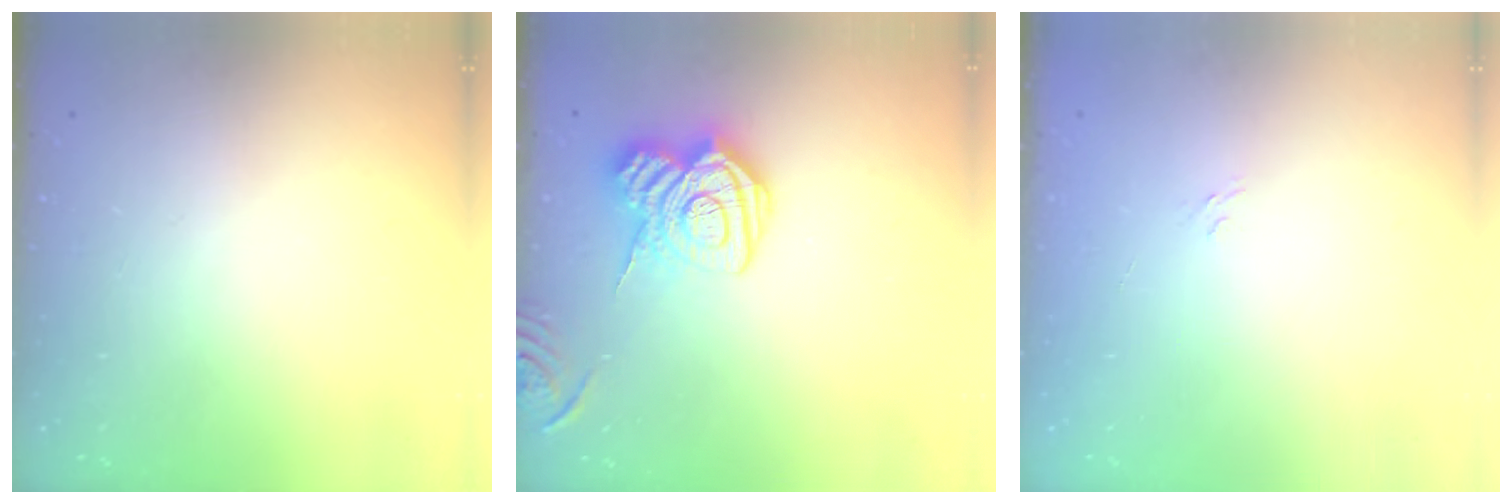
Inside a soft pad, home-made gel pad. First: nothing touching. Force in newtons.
{"total": 16.3, "press": 16.2, "slide": 1.2}
{"total": 2.9, "press": 2.6, "slide": 1.1}